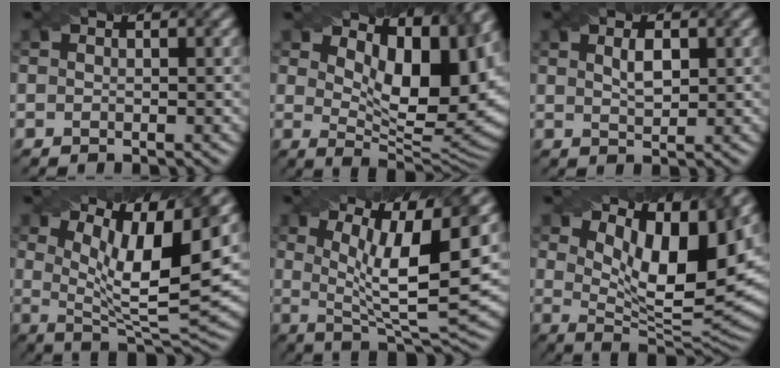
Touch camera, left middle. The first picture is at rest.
{"total": 12.0, "force": [5.0, 5.1, 9.7], "torque": [-0.131, 0.000, 0.083]}
{"total": 2.0, "force": [0.8, 0.8, 1.6], "torque": [-0.031, 0.000, 0.017]}
{"total": 10.4, "force": [3.9, 2.8, 9.2], "torque": [-0.144, -0.003, 0.068]}
{"total": 10.2, "force": [2.3, 2.6, 9.6], "torque": [-0.152, -0.003, 0.042]}
{"total": 10.8, "force": [4.9, 3.6, 8.9], "torque": [-0.146, -0.005, 0.086]}